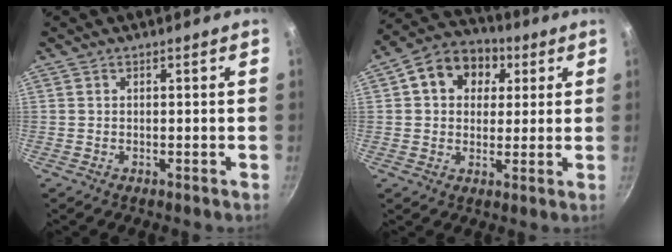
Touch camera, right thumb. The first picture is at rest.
{"total": 12.3, "force": [3.9, 9.6, 6.5], "torque": [-0.082, 0.014, 0.045]}